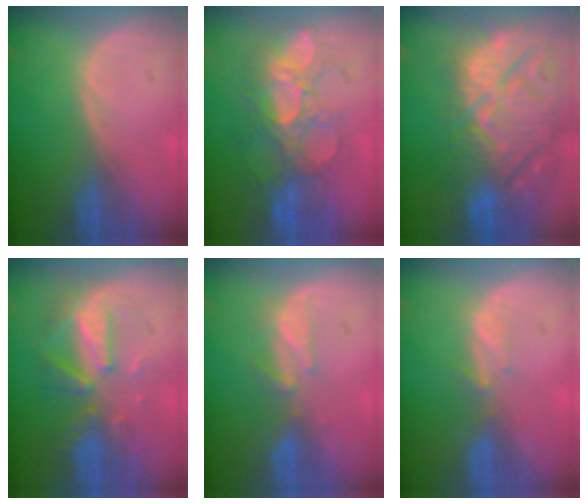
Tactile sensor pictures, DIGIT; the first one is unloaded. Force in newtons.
{"total": 9.6, "press": 9.0, "slide": 3.2}
{"total": 15.3, "press": 13.1, "slide": 8.0}
{"total": 8.0, "press": 7.4, "slide": 3.0}
{"total": 3.0, "press": 2.9, "slide": 0.8}
{"total": 1.9, "press": 1.8, "slide": 0.7}